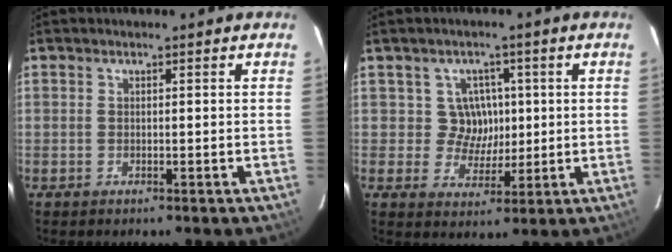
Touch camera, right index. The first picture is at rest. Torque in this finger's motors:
{"motor_torque": [-0.05, 0.15, -0.02, -0.01]}